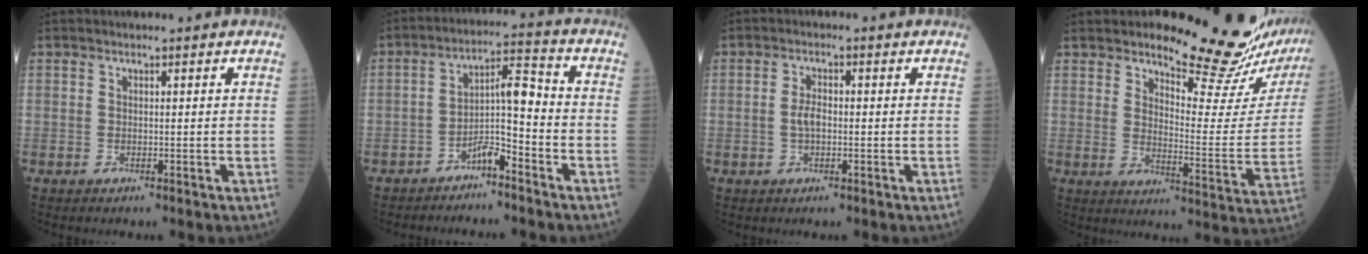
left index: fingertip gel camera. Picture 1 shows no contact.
{"total": 5.7, "force": [-3.4, 1.4, 4.4], "torque": [-0.079, 0.022, -0.058]}
{"total": 2.4, "force": [-0.4, 1.0, 2.2], "torque": [-0.046, 0.003, -0.006]}
{"total": 17.8, "force": [16.1, 1.7, 7.5], "torque": [-0.100, -0.092, 0.197]}